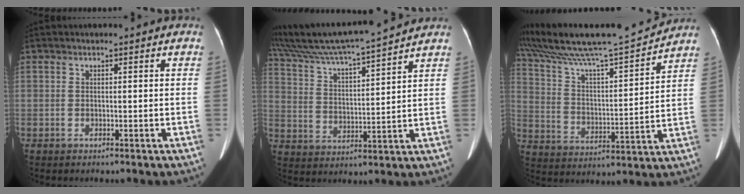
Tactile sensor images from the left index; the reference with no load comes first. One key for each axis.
{"total": 16.1, "fx": 14.6, "fy": -0.5, "fz": 6.6, "tx": -0.133, "ty": 0.015, "tz": 0.242}
{"total": 17.9, "fx": 16.4, "fy": -0.1, "fz": 7.0, "tx": -0.138, "ty": -0.003, "tz": 0.273}